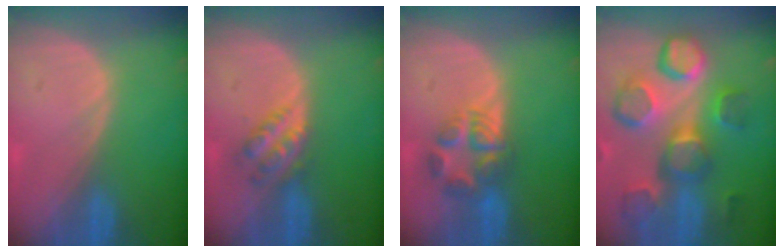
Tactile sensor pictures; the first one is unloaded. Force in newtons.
{"total": 4.6, "press": 4.1, "slide": 2.2}
{"total": 6.0, "press": 6.0, "slide": 0.5}
{"total": 12.4, "press": 11.1, "slide": 5.6}